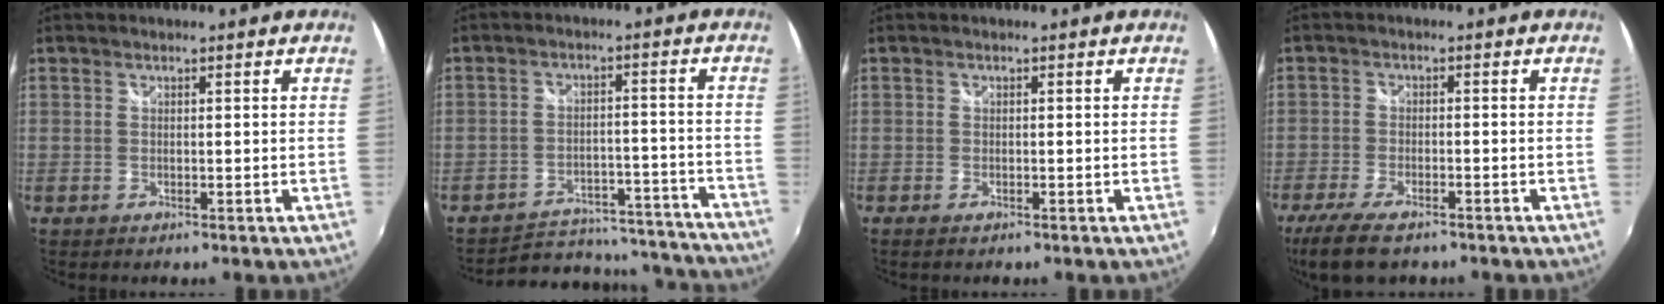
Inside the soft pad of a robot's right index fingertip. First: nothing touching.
{"total": 19.1, "force": [-17.4, 6.7, 4.0], "torque": [-0.082, 0.043, -0.206]}
{"total": 1.0, "force": [-0.8, 0.4, 0.5], "torque": [-0.010, -0.004, -0.015]}
{"total": 9.8, "force": [-7.3, 3.2, 5.6], "torque": [-0.140, -0.030, -0.132]}